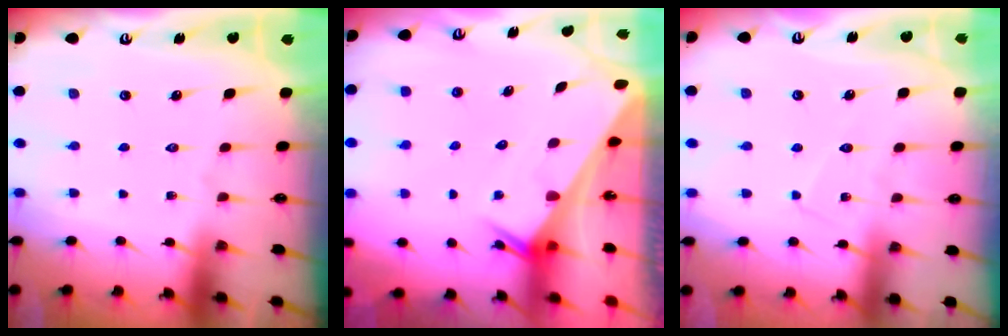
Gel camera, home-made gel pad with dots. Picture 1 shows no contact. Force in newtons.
{"total": 2.6, "press": 2.6, "slide": 0.1}
{"total": 5.0, "press": 5.0, "slide": 0.5}